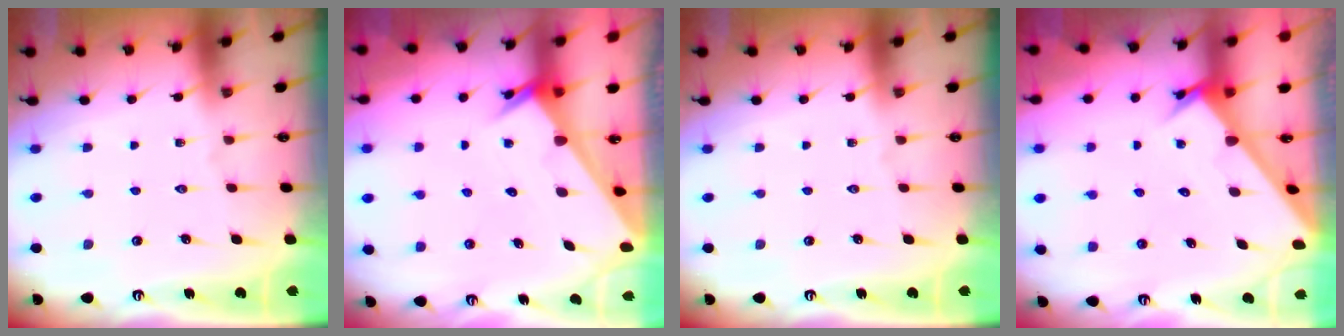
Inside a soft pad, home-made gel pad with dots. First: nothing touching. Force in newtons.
{"total": 2.1, "press": 2.1, "slide": 0.1}
{"total": 0.0}
{"total": 2.8, "press": 2.8, "slide": 0.0}